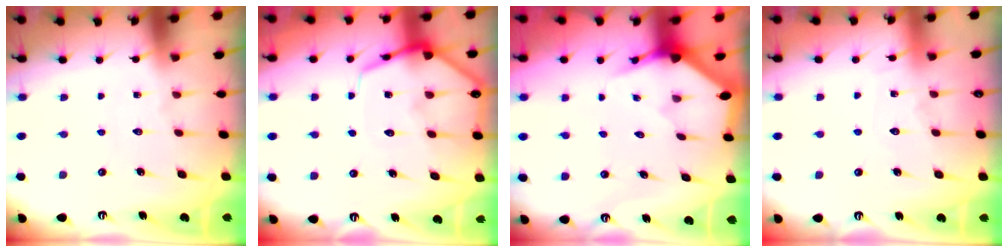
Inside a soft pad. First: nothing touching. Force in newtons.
{"total": 10.4, "press": 10.4, "slide": 1.1}
{"total": 3.4, "press": 3.4, "slide": 0.1}
{"total": 5.3, "press": 5.3, "slide": 0.6}